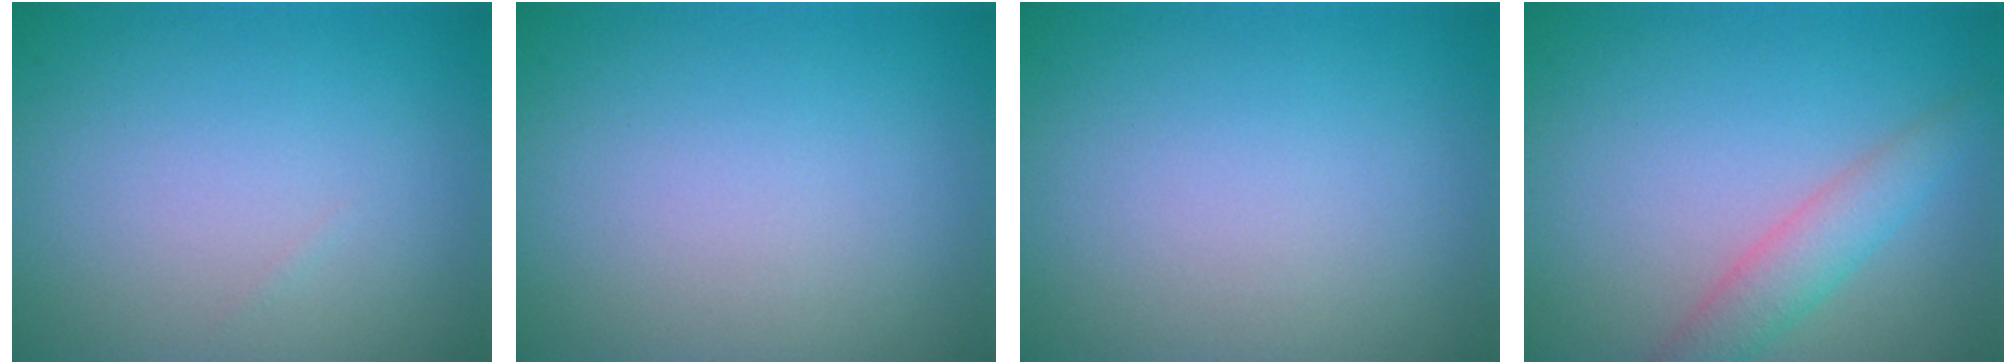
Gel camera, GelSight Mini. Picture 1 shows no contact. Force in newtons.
{"total": 0.0}
{"total": 0.0}
{"total": 2.9, "press": 2.9, "slide": 0.1}